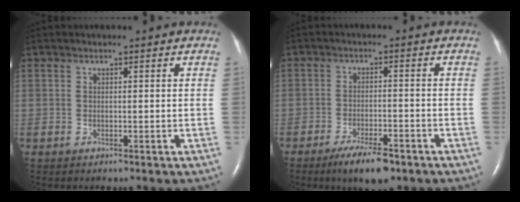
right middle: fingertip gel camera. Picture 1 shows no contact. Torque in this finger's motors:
{"motor_torque": [0.16, -0.14, 0.10, 0.02]}